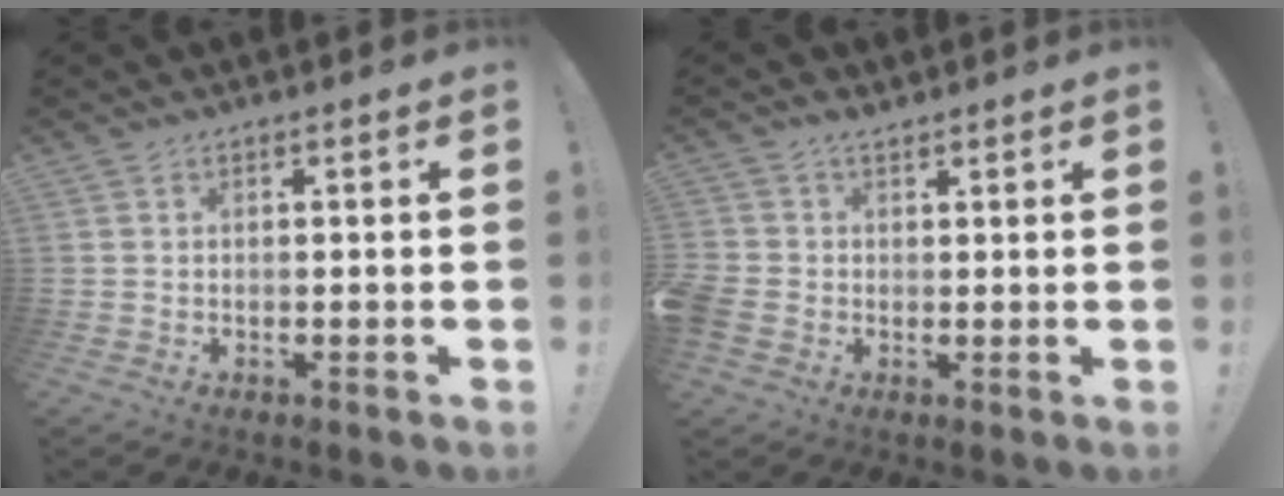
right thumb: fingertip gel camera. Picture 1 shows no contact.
{"total": 4.8, "force": [1.3, 4.1, 2.2], "torque": [-0.053, -0.002, 0.028]}